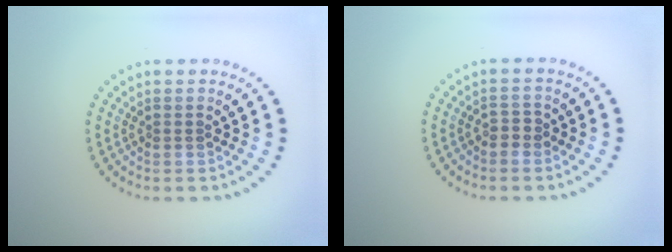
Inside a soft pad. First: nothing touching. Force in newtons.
{"total": 0.7, "press": 0.5, "slide": 0.5}